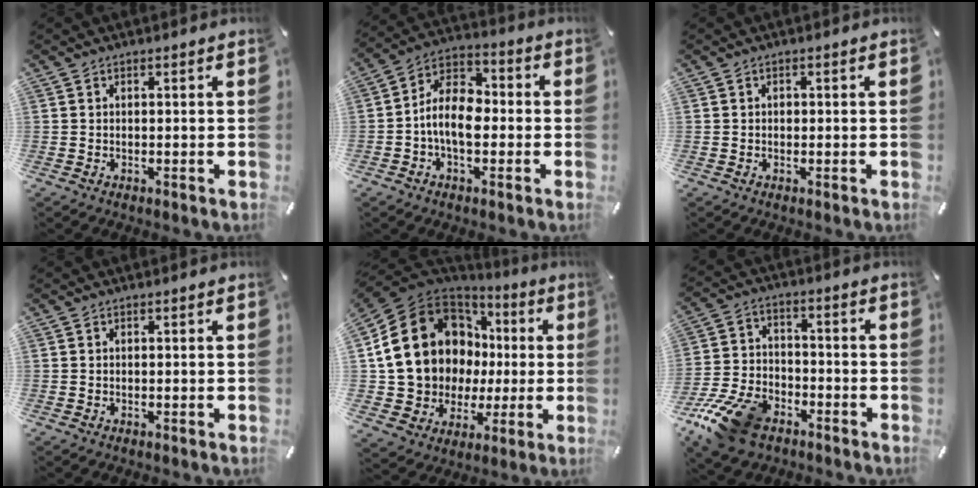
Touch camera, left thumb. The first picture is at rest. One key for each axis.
{"total": 9.6, "fx": -2.3, "fy": 6.2, "fz": 6.9, "tx": -0.146, "ty": 0.010, "tz": -0.042}
{"total": 0.6, "fx": 0.0, "fy": 0.6, "fz": 0.3, "tx": -0.006, "ty": 0.002, "tz": -0.001}
{"total": 0.0}
{"total": 19.4, "fx": 4.4, "fy": 16.5, "fz": 9.2, "tx": -0.183, "ty": -0.031, "tz": 0.109}
{"total": 14.6, "fx": -9.1, "fy": 8.7, "fz": 7.3, "tx": -0.141, "ty": 0.058, "tz": -0.158}